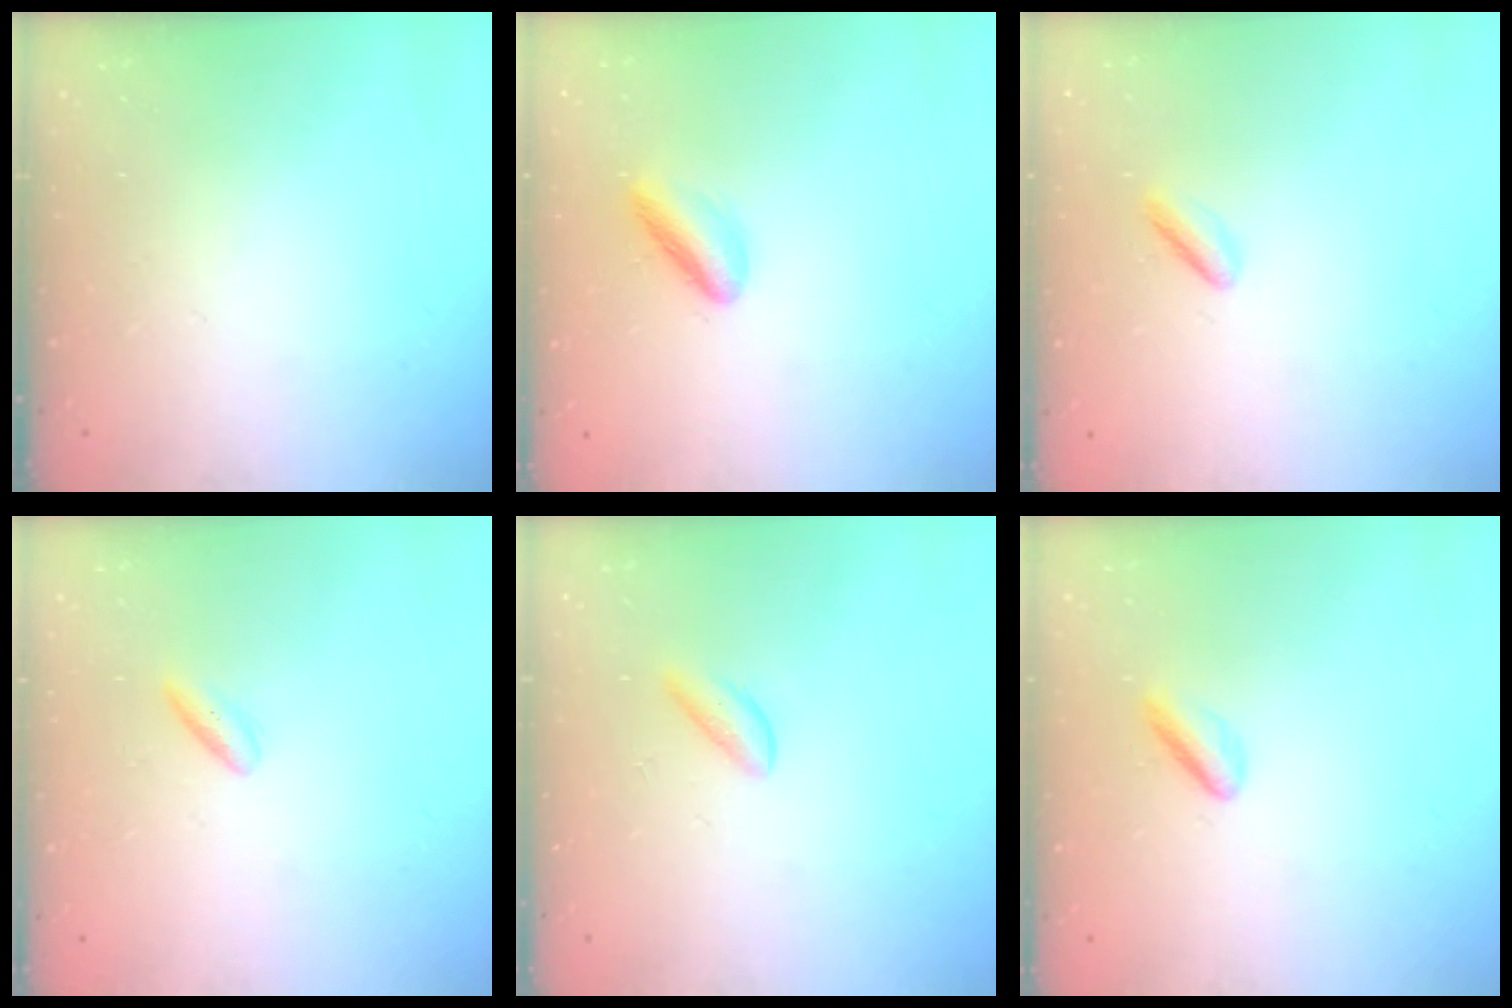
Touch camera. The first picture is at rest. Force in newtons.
{"total": 5.1, "press": 5.1, "slide": 0.6}
{"total": 1.1, "press": 0.8, "slide": 0.8}
{"total": 2.6, "press": 2.4, "slide": 1.0}
{"total": 2.7, "press": 2.7, "slide": 0.3}
{"total": 2.6, "press": 2.3, "slide": 1.2}